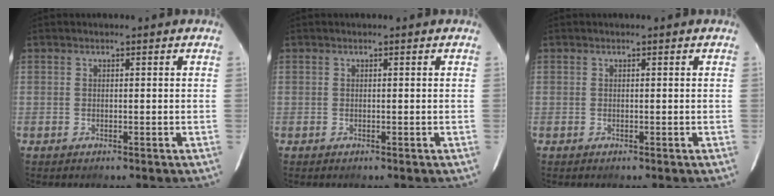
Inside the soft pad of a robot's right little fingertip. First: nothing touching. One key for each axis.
{"total": 0.0}
{"total": 0.0}